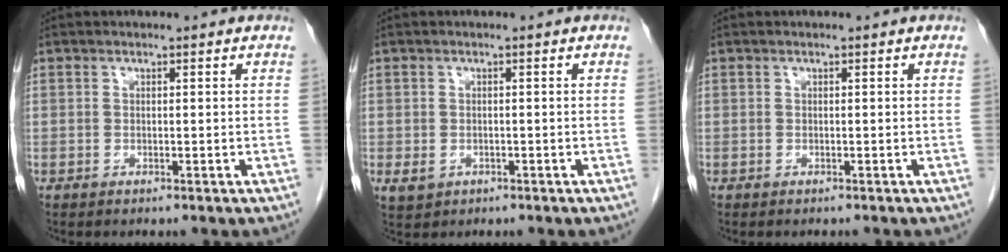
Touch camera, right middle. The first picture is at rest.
{"total": 2.2, "force": [-0.8, 1.8, 1.0], "torque": [-0.020, 0.000, -0.001]}
{"total": 0.8, "force": [-0.8, 0.2, 0.2], "torque": [-0.006, -0.002, -0.012]}